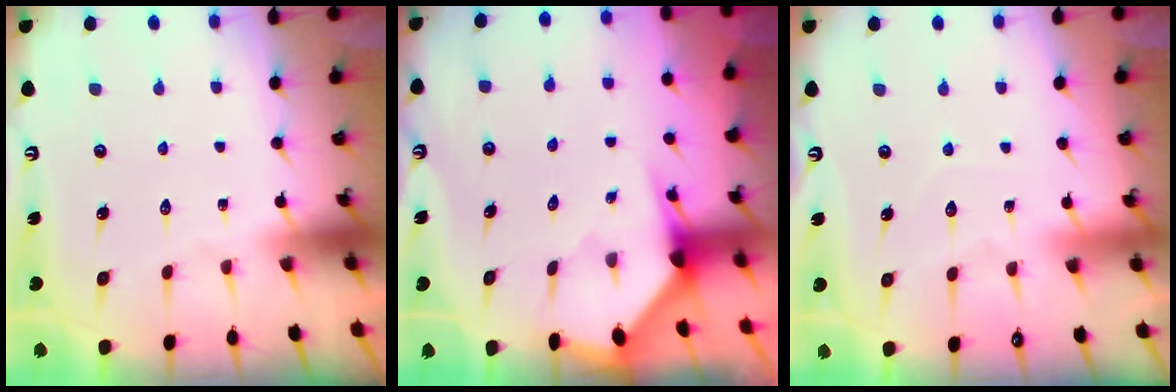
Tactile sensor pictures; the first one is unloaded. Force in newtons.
{"total": 2.8, "press": 2.8, "slide": 0.2}
{"total": 3.5, "press": 3.5, "slide": 0.3}